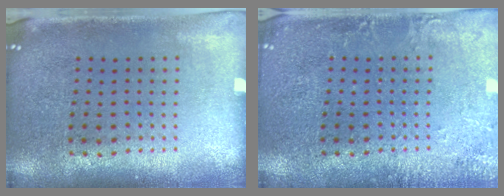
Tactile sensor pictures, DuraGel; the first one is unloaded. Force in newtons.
{"total": 2.2, "press": 2.2, "slide": 0.3}